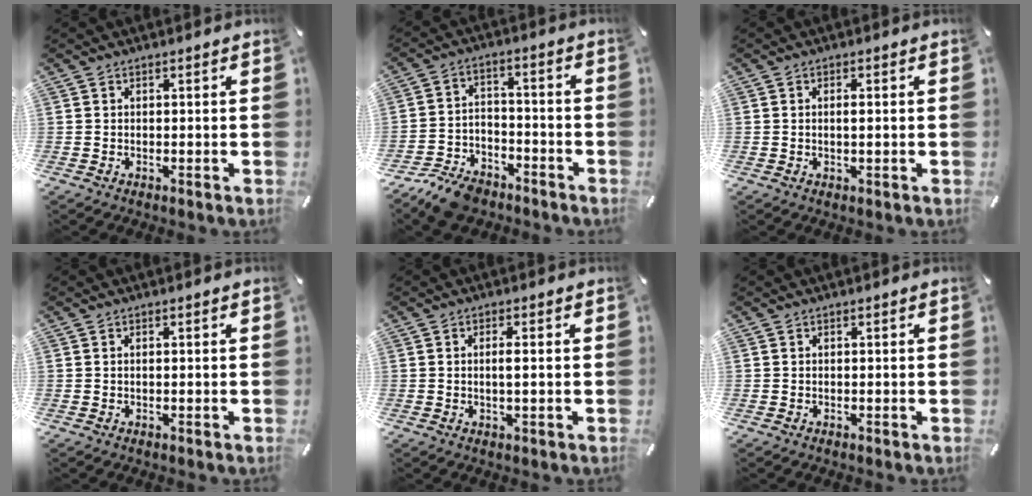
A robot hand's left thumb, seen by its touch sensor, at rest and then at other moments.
{"total": 9.8, "force": [-7.8, 4.8, 3.4], "torque": [-0.056, 0.052, -0.144]}
{"total": 1.7, "force": [0.1, 0.4, 1.6], "torque": [-0.031, -0.001, 0.001]}
{"total": 0.6, "force": [0.1, 0.2, 0.6], "torque": [-0.012, 0.000, 0.001]}
{"total": 2.6, "force": [0.2, 0.5, 2.6], "torque": [-0.050, -0.003, 0.001]}
{"total": 0.0}